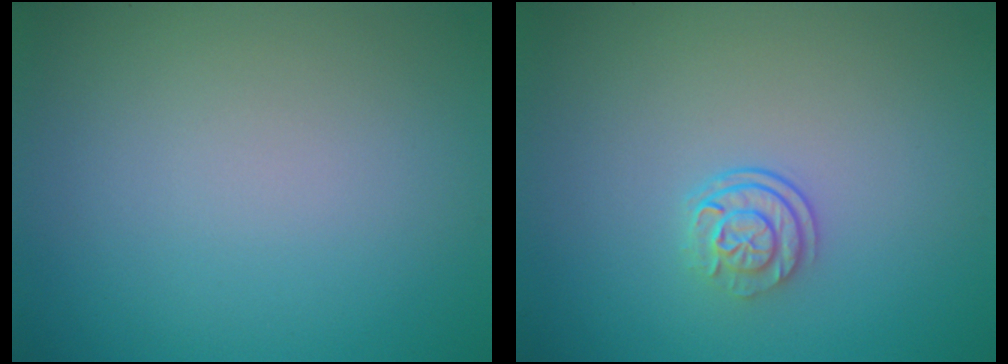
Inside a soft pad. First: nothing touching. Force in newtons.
{"total": 2.4, "press": 1.7, "slide": 1.6}